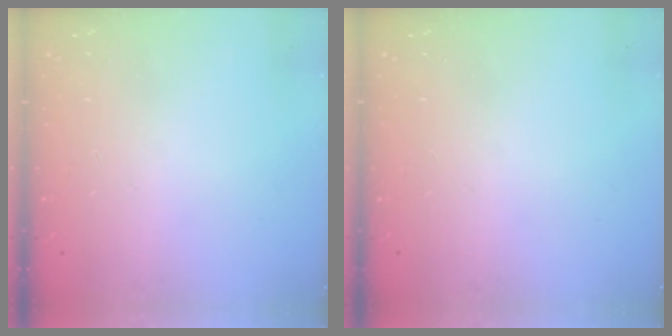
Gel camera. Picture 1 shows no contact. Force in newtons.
{"total": 0.0}